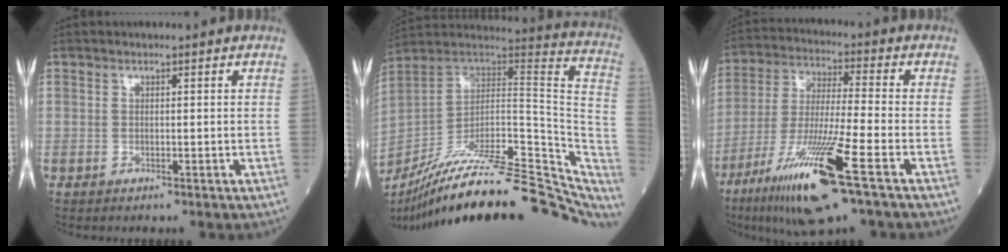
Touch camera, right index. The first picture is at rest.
{"total": 32.9, "force": [-25.8, 7.6, 19.0], "torque": [-0.229, -0.009, -0.369]}
{"total": 16.2, "force": [-8.2, 0.3, 13.9], "torque": [-0.290, -0.040, -0.149]}